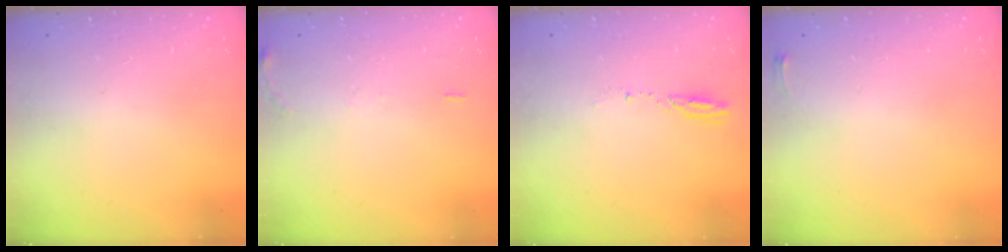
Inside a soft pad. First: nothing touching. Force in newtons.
{"total": 6.5, "press": 6.2, "slide": 1.8}
{"total": 3.4, "press": 3.4, "slide": 0.3}
{"total": 2.6, "press": 2.6, "slide": 0.6}